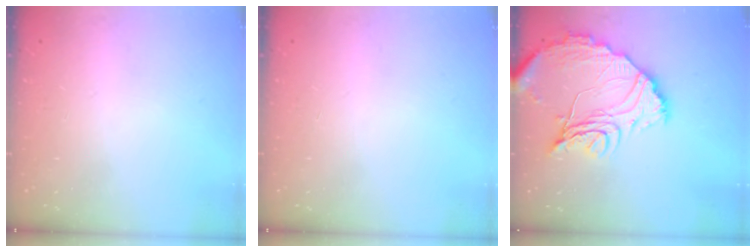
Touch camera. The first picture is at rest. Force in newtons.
{"total": 0.0}
{"total": 17.1, "press": 17.0, "slide": 1.8}